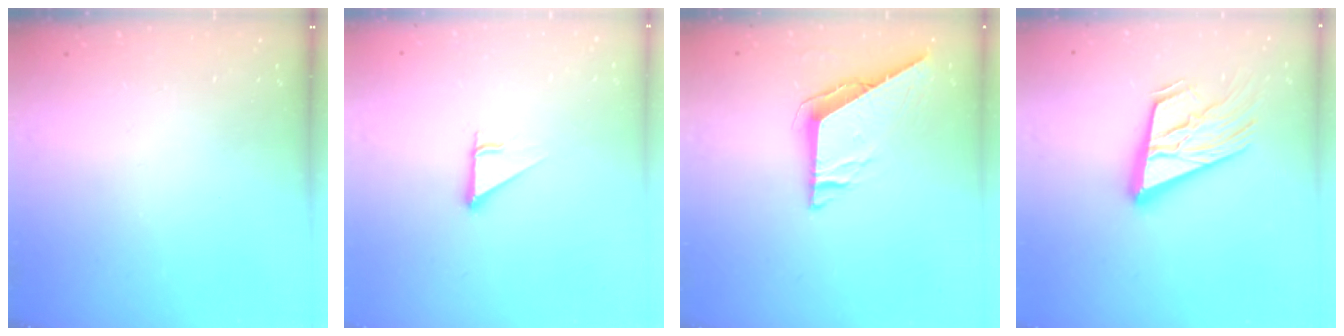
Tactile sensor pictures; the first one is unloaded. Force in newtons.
{"total": 2.5, "press": 2.5, "slide": 0.2}
{"total": 7.2, "press": 7.2, "slide": 0.5}
{"total": 20.4, "press": 19.9, "slide": 4.5}